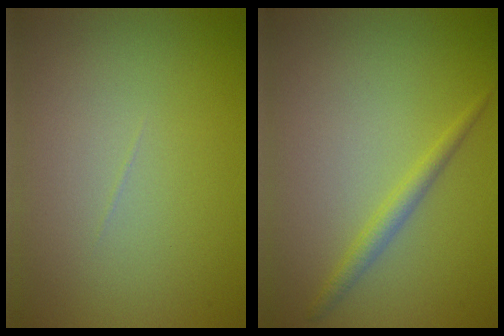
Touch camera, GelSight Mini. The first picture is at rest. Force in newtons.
{"total": 1.6, "press": 1.6, "slide": 0.1}